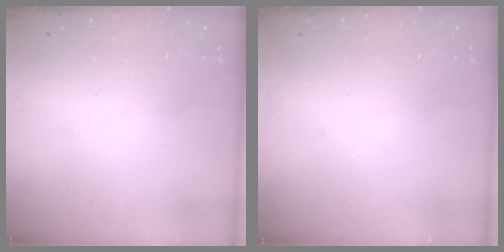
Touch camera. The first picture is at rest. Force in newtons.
{"total": 0.0}